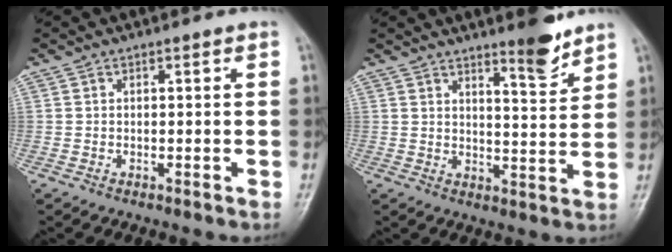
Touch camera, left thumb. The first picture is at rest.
{"total": 6.6, "force": [5.2, 1.1, 3.9], "torque": [-0.047, -0.046, 0.078]}